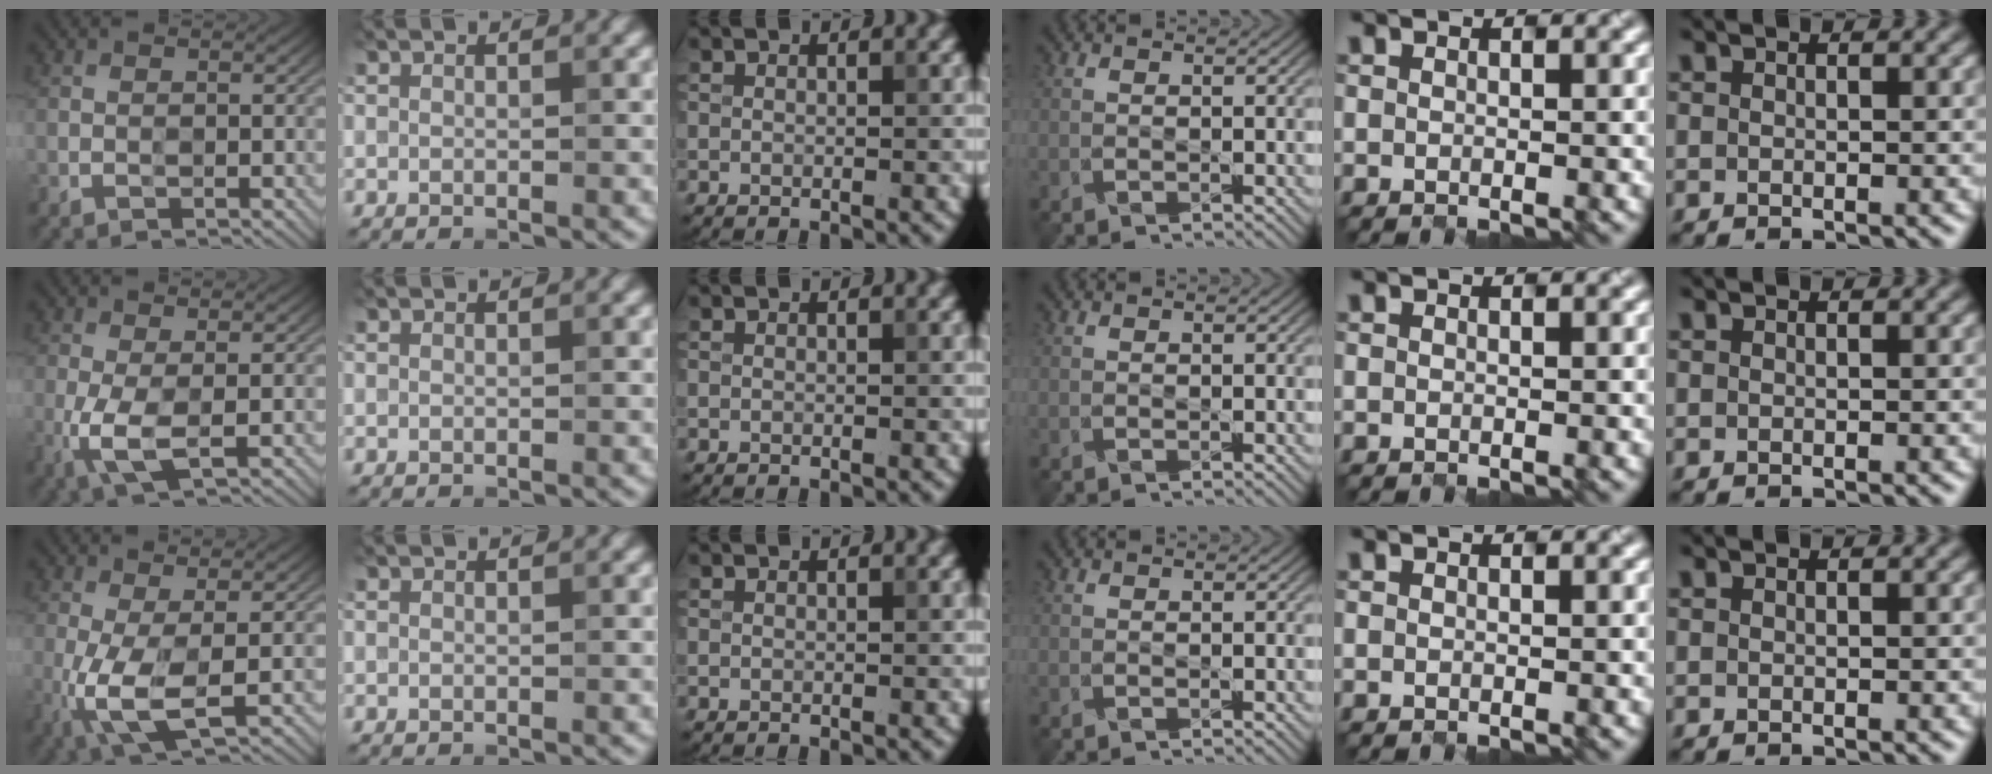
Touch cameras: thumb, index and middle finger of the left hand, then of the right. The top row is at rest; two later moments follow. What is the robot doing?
{"motion": "open", "object": "sandwich press"}